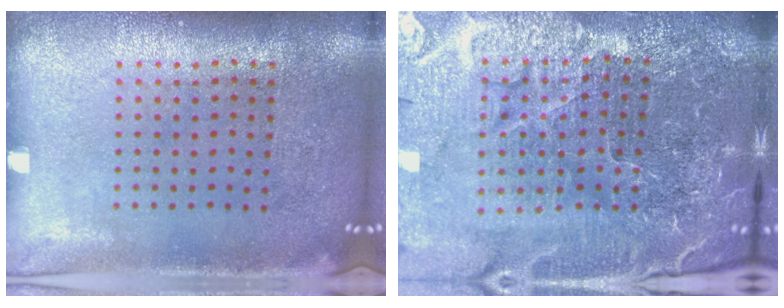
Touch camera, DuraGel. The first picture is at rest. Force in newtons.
{"total": 6.5, "press": 5.8, "slide": 3.0}